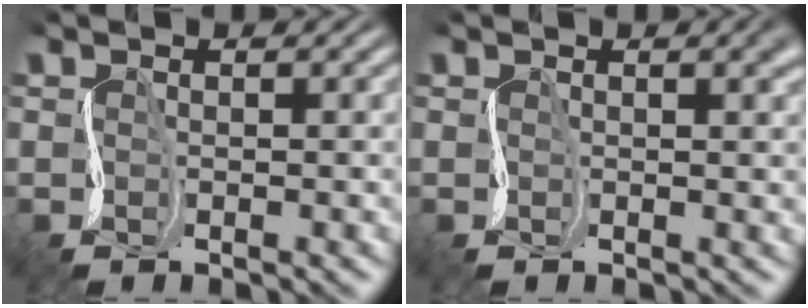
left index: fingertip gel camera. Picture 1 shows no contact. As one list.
[{"total": 2.5, "force": [0.7, 1.1, 2.2], "torque": [-0.018, 0.001, 0.009]}]